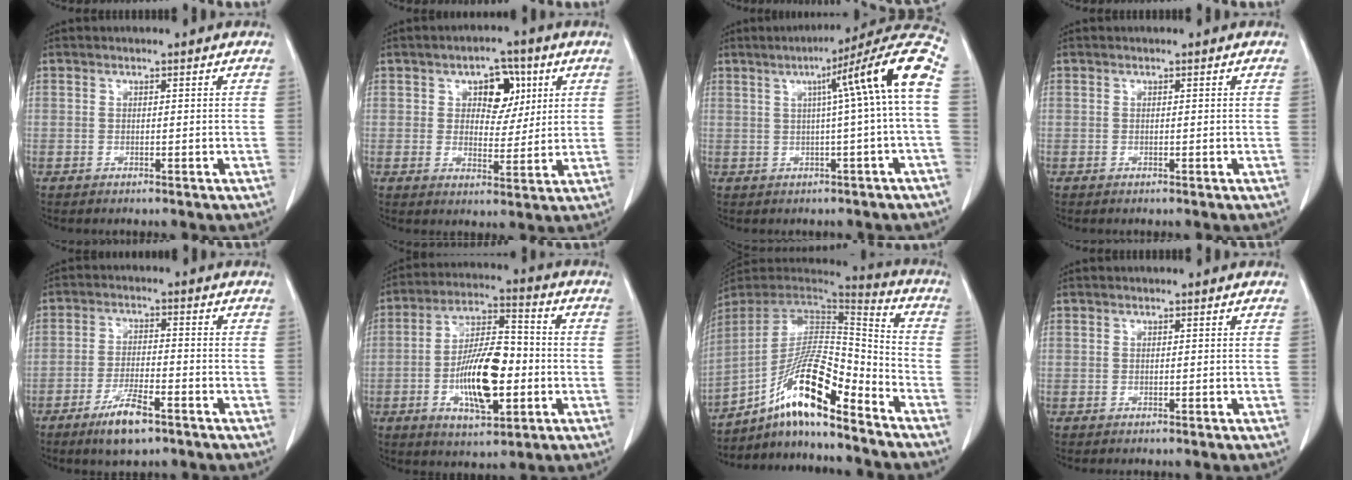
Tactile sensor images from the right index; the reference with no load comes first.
{"total": 6.6, "force": [2.5, 3.8, 4.8], "torque": [-0.062, 0.014, 0.039]}
{"total": 12.3, "force": [1.7, -1.7, 12.1], "torque": [-0.158, 0.030, 0.017]}
{"total": 0.0}
{"total": 5.9, "force": [-3.8, 1.2, 4.3], "torque": [-0.083, -0.007, -0.061]}
{"total": 13.7, "force": [-3.1, 4.5, 12.5], "torque": [-0.234, 0.007, -0.049]}
{"total": 16.1, "force": [-11.0, 1.9, 11.6], "torque": [-0.212, 0.010, -0.193]}
{"total": 0.0}